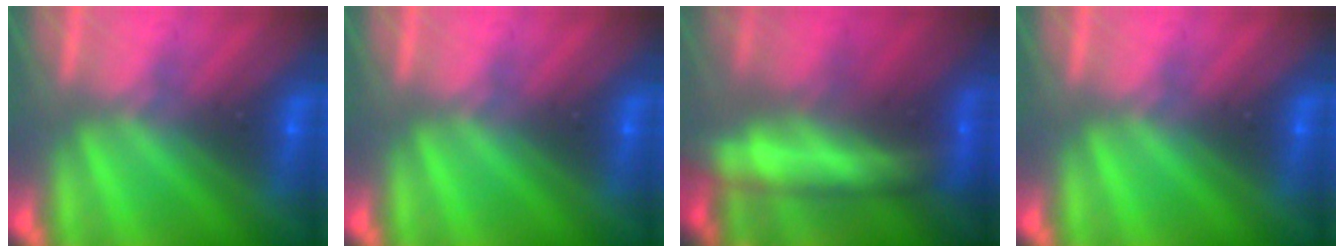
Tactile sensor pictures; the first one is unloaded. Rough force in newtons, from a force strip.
{"total": 0.0}
{"total": 9.8}
{"total": 0.0}